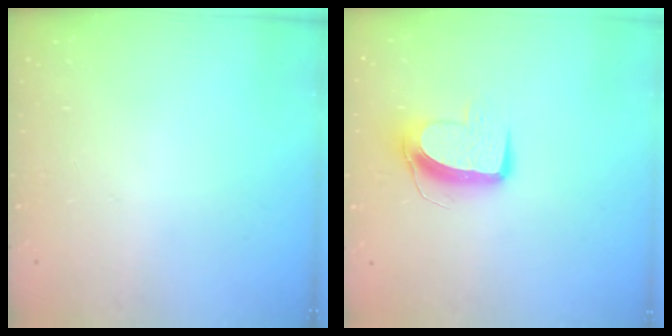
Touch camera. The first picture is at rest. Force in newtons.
{"total": 10.1, "press": 10.1, "slide": 0.5}